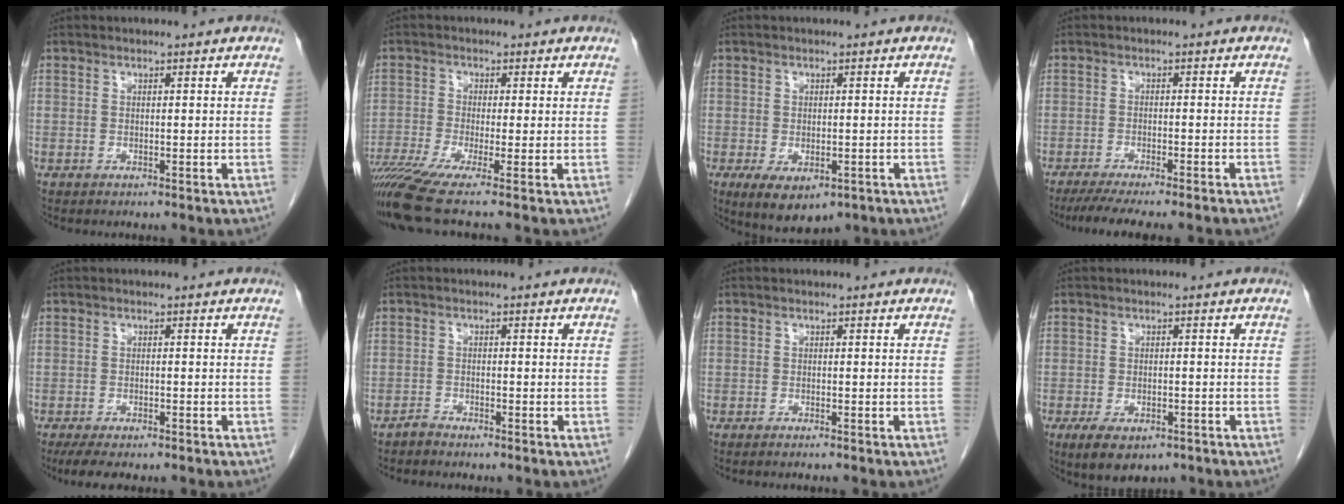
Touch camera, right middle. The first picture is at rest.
{"total": 10.1, "force": [-7.2, -0.2, 7.0], "torque": [-0.129, -0.025, -0.128]}
{"total": 7.2, "force": [-3.8, 3.6, 4.9], "torque": [-0.073, -0.012, -0.050]}
{"total": 10.1, "force": [-8.6, 0.2, 5.2], "torque": [-0.061, -0.016, -0.126]}
{"total": 5.5, "force": [-4.4, 1.4, 3.1], "torque": [-0.047, -0.012, -0.064]}
{"total": 1.0, "force": [-1.0, 0.0, 0.0], "torque": [-0.001, -0.002, -0.020]}
{"total": 1.3, "force": [-1.1, -0.1, 0.7], "torque": [-0.010, 0.000, -0.012]}
{"total": 6.5, "force": [-4.1, 3.2, 4.0], "torque": [-0.065, -0.007, -0.060]}